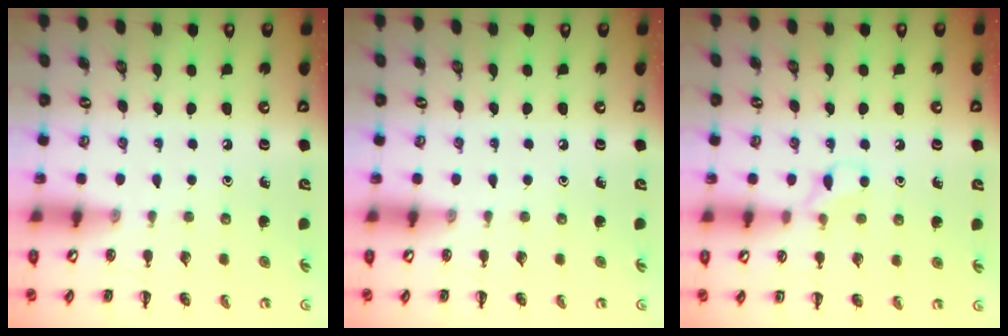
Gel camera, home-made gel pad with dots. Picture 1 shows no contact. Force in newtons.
{"total": 0.0}
{"total": 5.3, "press": 5.1, "slide": 1.4}